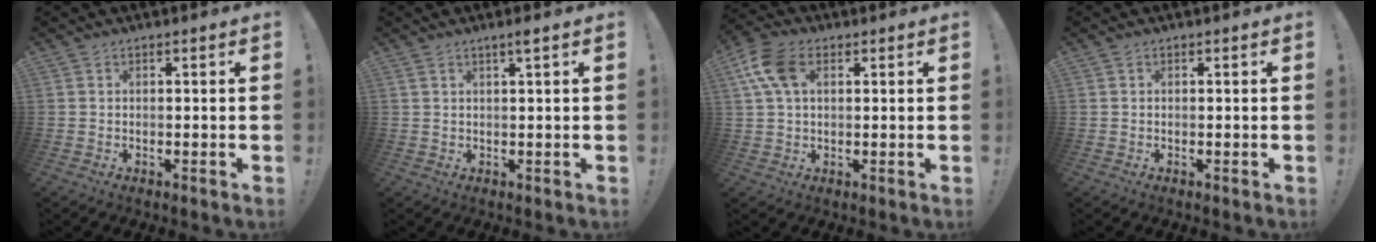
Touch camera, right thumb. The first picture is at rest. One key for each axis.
{"total": 2.7, "fx": 1.4, "fy": -0.4, "fz": 2.2, "tx": -0.040, "ty": -0.002, "tz": 0.021}
{"total": 10.6, "fx": 3.6, "fy": 6.5, "fz": 7.6, "tx": -0.156, "ty": 0.002, "tz": 0.070}
{"total": 0.0}